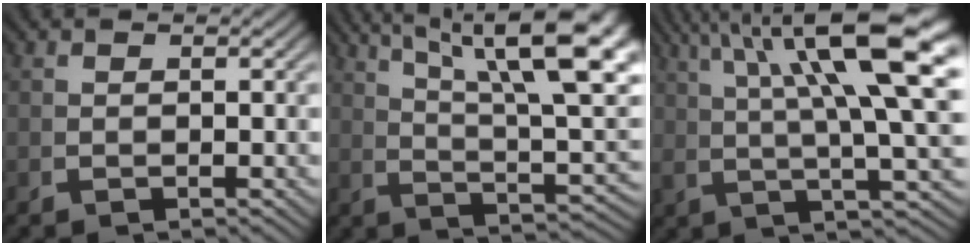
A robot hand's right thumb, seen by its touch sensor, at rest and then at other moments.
{"total": 12.4, "force": [3.5, 5.9, 10.3], "torque": [-0.132, -0.003, 0.061]}
{"total": 11.1, "force": [3.8, 3.8, 9.7], "torque": [-0.127, 0.011, 0.060]}